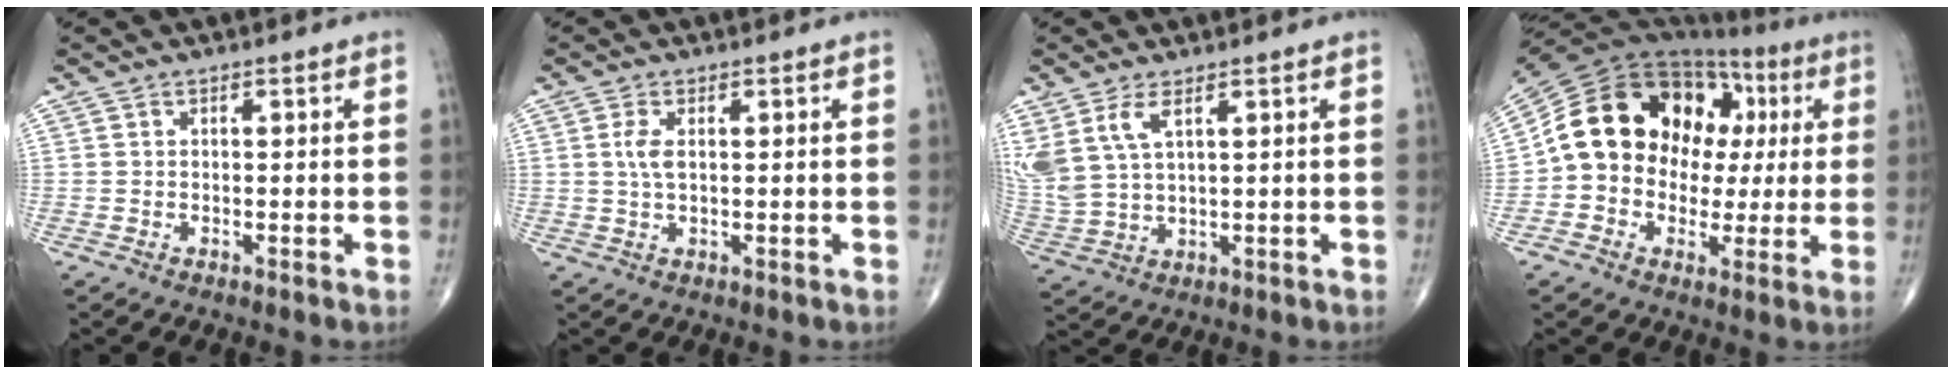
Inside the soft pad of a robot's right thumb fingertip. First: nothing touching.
{"total": 3.0, "force": [0.6, 1.3, 2.6], "torque": [-0.060, 0.002, 0.012]}
{"total": 9.5, "force": [4.4, 4.4, 7.1], "torque": [-0.172, -0.010, 0.103]}
{"total": 19.6, "force": [2.8, 14.9, 12.4], "torque": [-0.174, 0.045, 0.047]}